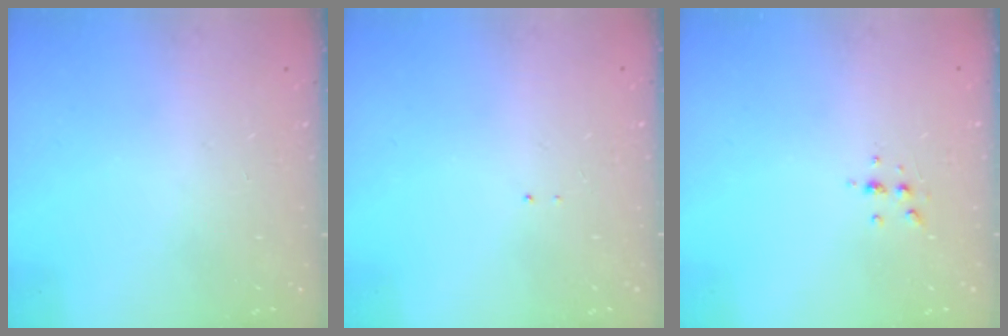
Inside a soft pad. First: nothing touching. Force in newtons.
{"total": 0.7, "press": 0.7, "slide": 0.1}
{"total": 6.1, "press": 6.1, "slide": 0.7}